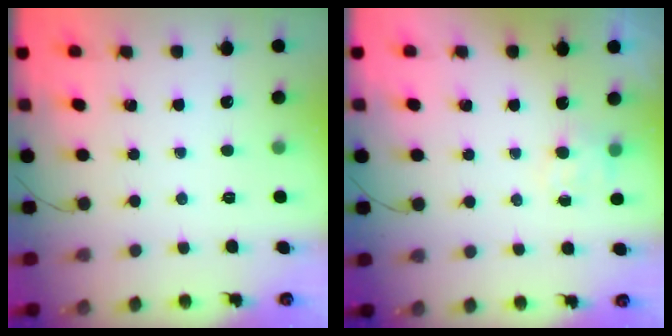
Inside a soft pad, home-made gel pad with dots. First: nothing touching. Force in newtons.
{"total": 4.2, "press": 4.1, "slide": 0.9}